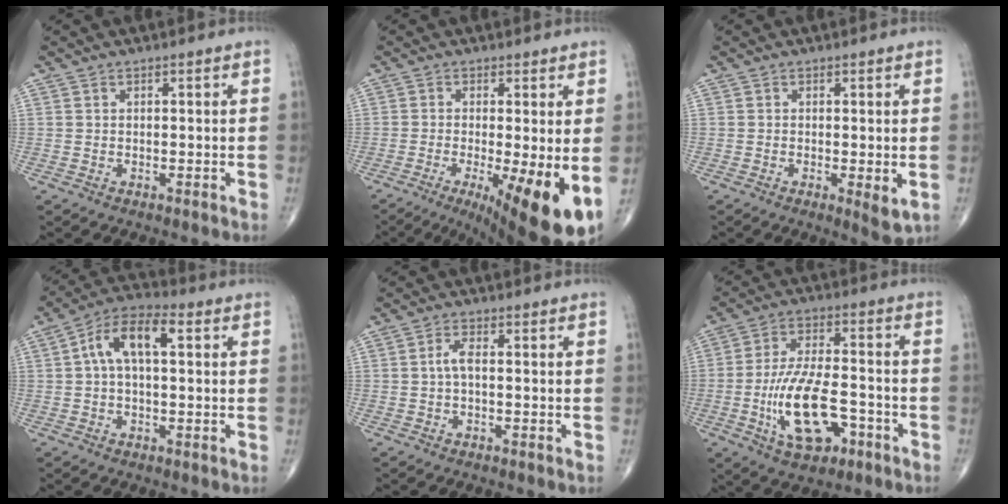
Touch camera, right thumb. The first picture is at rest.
{"total": 13.7, "force": [-3.6, 3.1, 12.8], "torque": [-0.171, -0.019, -0.042]}
{"total": 3.4, "force": [-0.5, 0.9, 3.2], "torque": [-0.052, -0.013, -0.010]}
{"total": 9.8, "force": [1.9, 4.6, 8.4], "torque": [-0.157, 0.035, 0.026]}
{"total": 2.5, "force": [-0.1, 0.8, 2.3], "torque": [-0.050, 0.008, -0.004]}
{"total": 14.7, "force": [-5.0, 6.9, 12.0], "torque": [-0.213, 0.025, -0.082]}